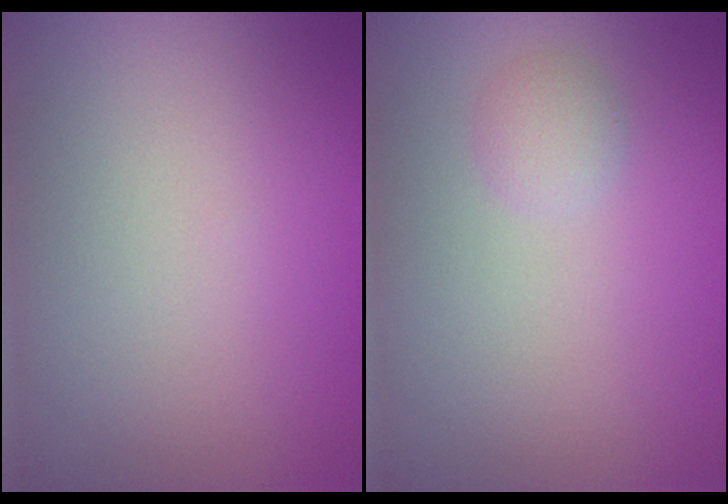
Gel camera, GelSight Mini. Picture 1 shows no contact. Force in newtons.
{"total": 1.3, "press": 1.3, "slide": 0.2}